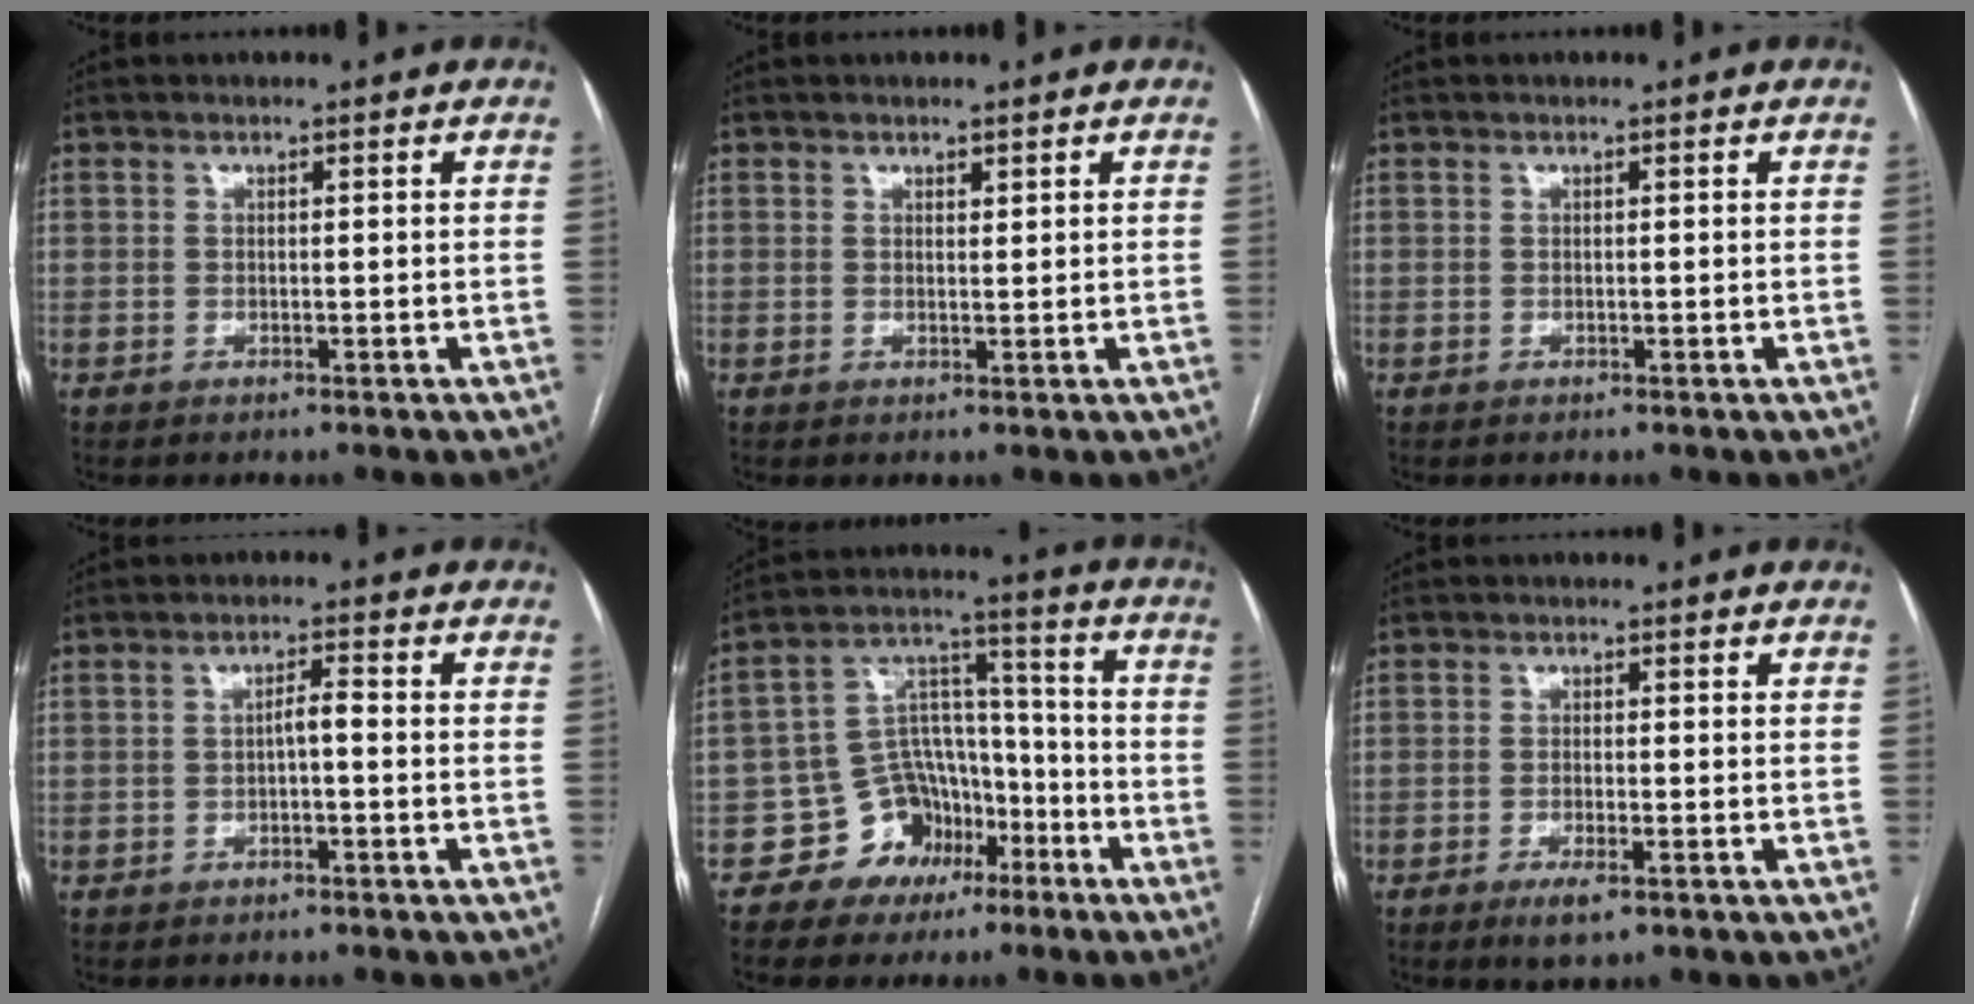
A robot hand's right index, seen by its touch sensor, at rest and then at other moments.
{"total": 0.7, "force": [0.5, 0.2, 0.4], "torque": [-0.007, -0.005, 0.008]}
{"total": 0.0}
{"total": 2.2, "force": [-0.5, 0.4, 2.1], "torque": [-0.033, 0.006, -0.009]}
{"total": 10.8, "force": [-5.6, 8.3, 3.9], "torque": [-0.068, 0.045, -0.088]}
{"total": 3.6, "force": [-2.0, 0.8, 2.8], "torque": [-0.052, -0.005, -0.032]}